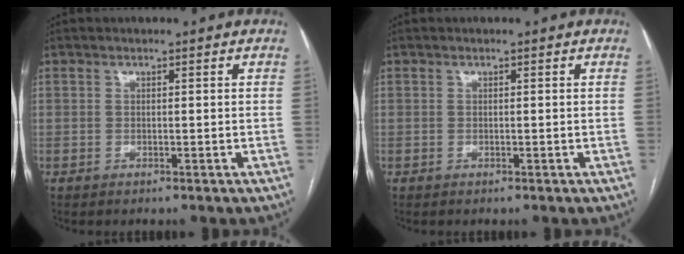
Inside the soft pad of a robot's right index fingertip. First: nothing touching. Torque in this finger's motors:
{"motor_torque": [0.03, -0.02, 0.00, 0.00]}